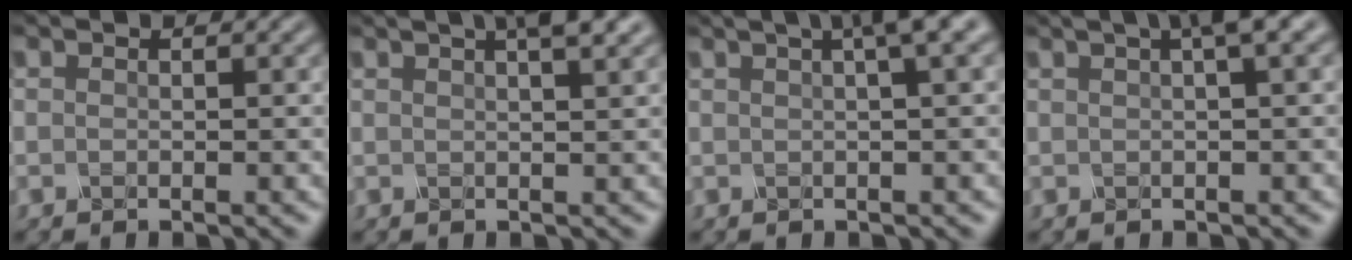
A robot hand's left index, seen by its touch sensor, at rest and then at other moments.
{"total": 5.2, "force": [3.1, 1.6, 3.9], "torque": [-0.031, 0.025, 0.018]}
{"total": 5.0, "force": [2.6, 1.1, 4.2], "torque": [-0.045, 0.021, 0.027]}
{"total": 4.1, "force": [2.0, 0.7, 3.5], "torque": [-0.046, 0.017, 0.028]}